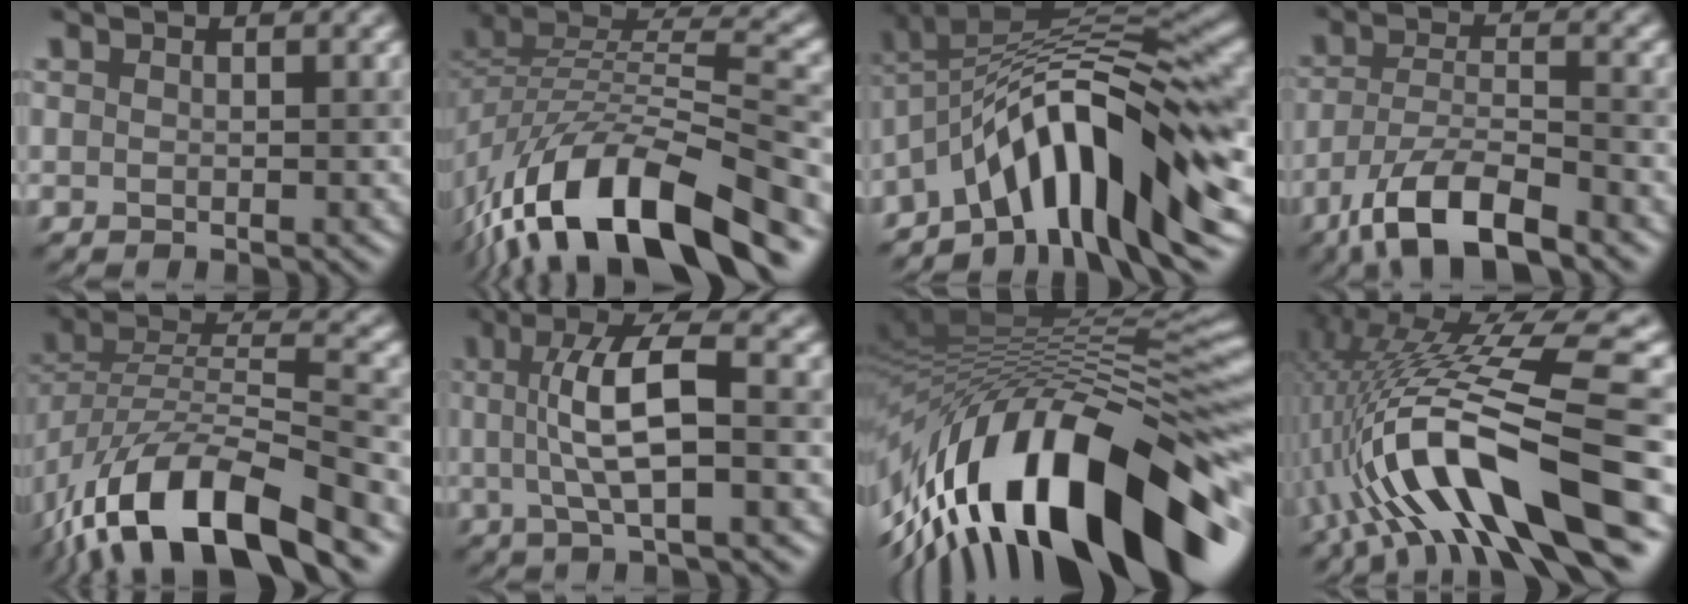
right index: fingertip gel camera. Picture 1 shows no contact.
{"total": 15.3, "force": [-9.5, 5.2, 10.8], "torque": [-0.207, 0.011, -0.172]}
{"total": 12.4, "force": [-4.7, 4.0, 10.7], "torque": [-0.158, 0.019, -0.084]}
{"total": 8.4, "force": [-5.6, 2.6, 5.7], "torque": [-0.105, -0.004, -0.109]}
{"total": 13.3, "force": [-8.2, 4.9, 9.2], "torque": [-0.168, 0.000, -0.152]}
{"total": 6.6, "force": [0.2, 1.5, 6.4], "torque": [-0.118, 0.008, 0.001]}
{"total": 18.6, "force": [-6.8, 7.7, 15.6], "torque": [-0.251, 0.008, -0.112]}
{"total": 13.8, "force": [-3.6, 3.5, 12.8], "torque": [-0.223, 0.011, -0.058]}